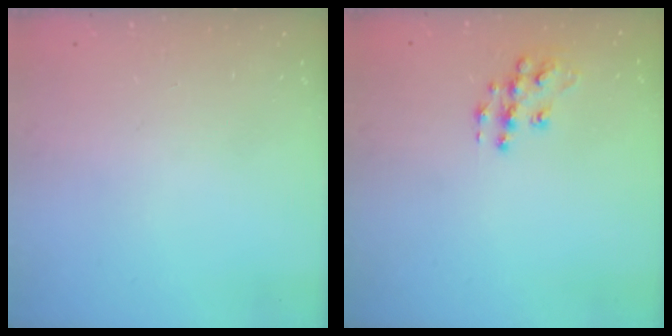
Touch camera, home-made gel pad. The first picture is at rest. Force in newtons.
{"total": 9.3, "press": 9.3, "slide": 0.4}